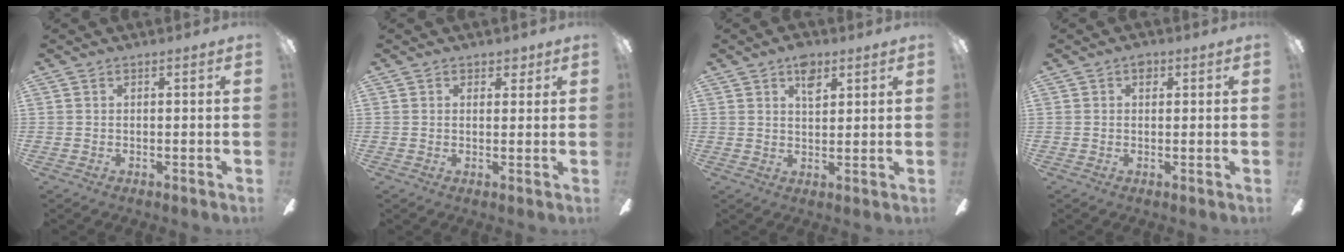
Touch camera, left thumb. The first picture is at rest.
{"total": 2.4, "force": [1.7, 1.7, 0.7], "torque": [0.001, -0.001, 0.028]}
{"total": 5.7, "force": [3.5, 3.1, 3.3], "torque": [-0.041, -0.009, 0.058]}
{"total": 1.8, "force": [0.9, 1.2, 1.0], "torque": [-0.005, -0.003, 0.013]}